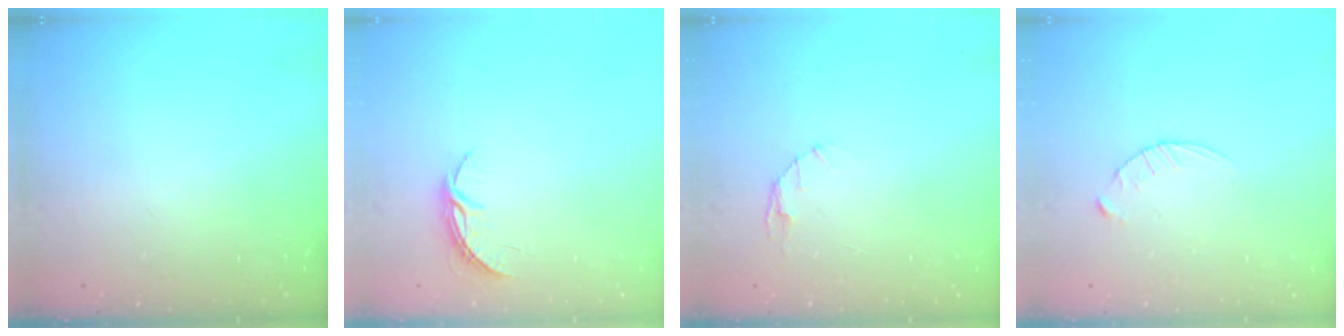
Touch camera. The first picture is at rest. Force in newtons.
{"total": 3.7, "press": 3.7, "slide": 0.3}
{"total": 2.9, "press": 2.9, "slide": 0.4}
{"total": 4.0, "press": 4.0, "slide": 0.5}